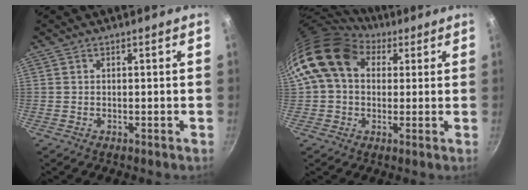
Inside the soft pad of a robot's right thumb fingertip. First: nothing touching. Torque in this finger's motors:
{"motor_torque": [1.09, 3.92, 0.98, -0.70, 0.24]}